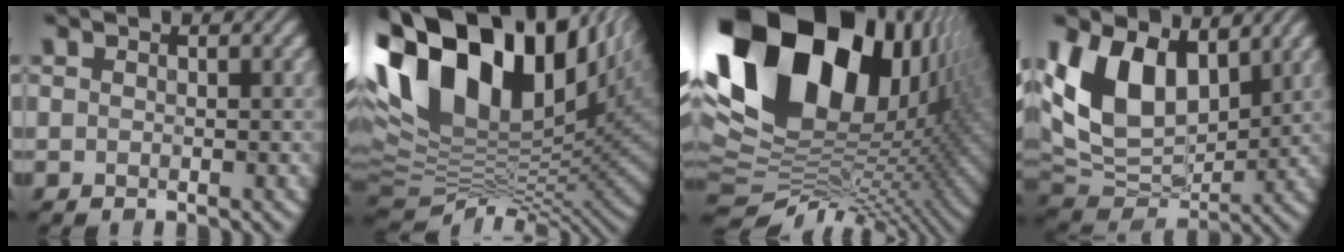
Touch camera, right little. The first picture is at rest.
{"total": 18.5, "force": [5.8, 10.7, 13.9], "torque": [-0.279, 0.016, 0.120]}
{"total": 19.7, "force": [6.0, 12.8, 13.8], "torque": [-0.286, 0.024, 0.110]}
{"total": 10.9, "force": [3.6, 6.9, 7.7], "torque": [-0.177, 0.002, 0.065]}